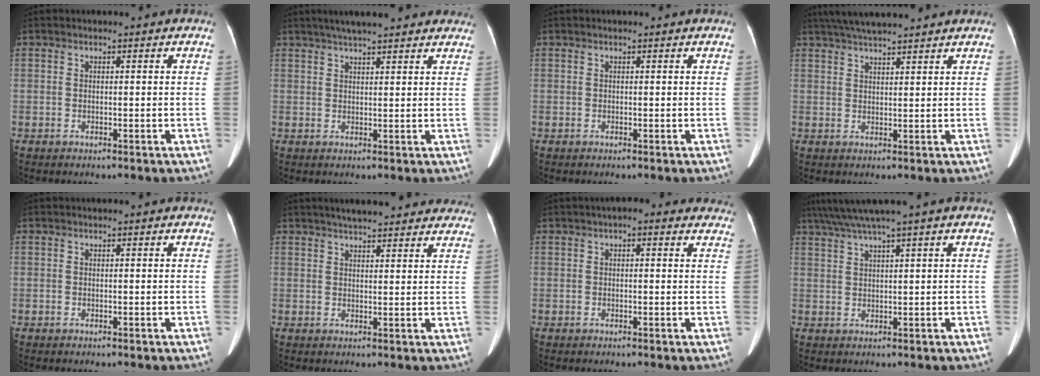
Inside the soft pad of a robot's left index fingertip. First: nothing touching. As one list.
[{"total": 13.0, "force": [11.0, 2.3, 6.5], "torque": [-0.088, 0.040, 0.144]}, {"total": 0.6, "force": [0.6, 0.1, 0.3], "torque": [-0.007, 0.010, 0.010]}, {"total": 9.0, "force": [8.0, 0.4, 4.3], "torque": [-0.073, 0.032, 0.119]}, {"total": 0.0}, {"total": 15.8, "force": [13.9, 3.5, 6.6], "torque": [-0.076, 0.032, 0.173]}, {"total": 5.9, "force": [4.3, 2.0, 3.5], "torque": [-0.031, 0.027, 0.043]}, {"total": 5.7, "force": [4.3, -1.5, 3.5], "torque": [-0.068, 0.023, 0.082]}]